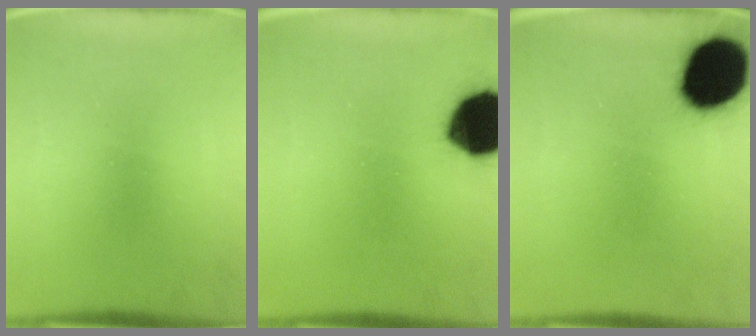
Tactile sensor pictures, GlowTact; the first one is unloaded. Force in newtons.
{"total": 17.9}
{"total": 19.9}